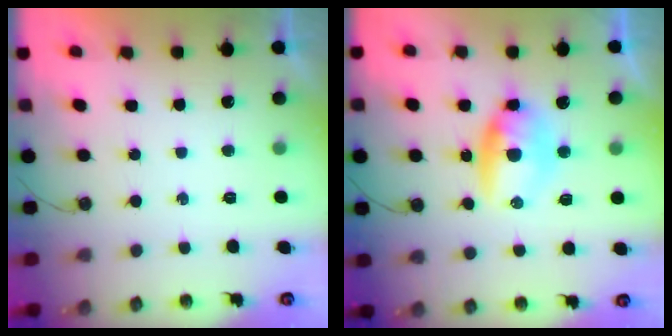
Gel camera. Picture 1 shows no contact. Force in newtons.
{"total": 7.2, "press": 7.2, "slide": 0.8}